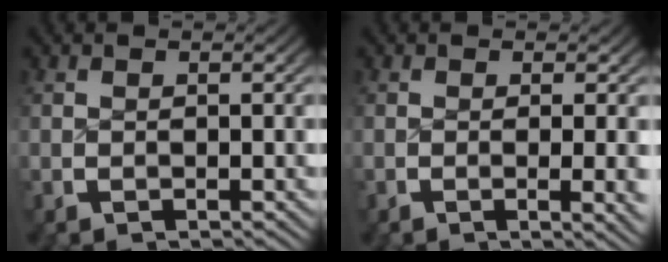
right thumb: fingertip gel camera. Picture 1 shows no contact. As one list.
[{"total": 3.0, "force": [-0.4, 0.6, 2.9], "torque": [-0.039, -0.003, -0.007]}]